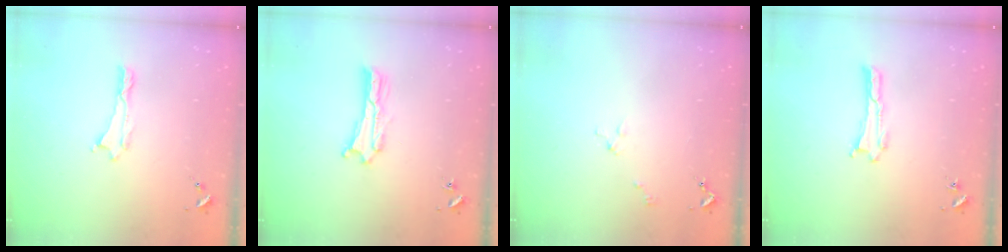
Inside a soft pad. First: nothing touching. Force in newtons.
{"total": 0.9, "press": 0.9, "slide": 0.2}
{"total": 2.0, "press": 2.0, "slide": 0.2}
{"total": 0.0}